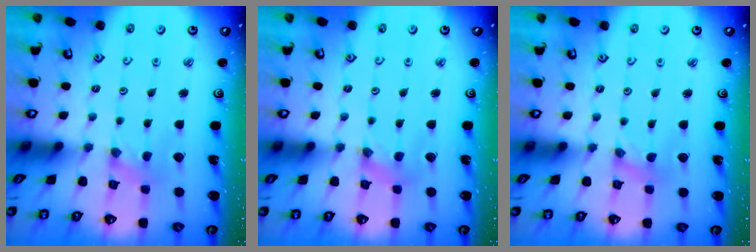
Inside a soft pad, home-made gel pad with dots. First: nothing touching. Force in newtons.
{"total": 0.8, "press": 0.7, "slide": 0.3}
{"total": 0.0}